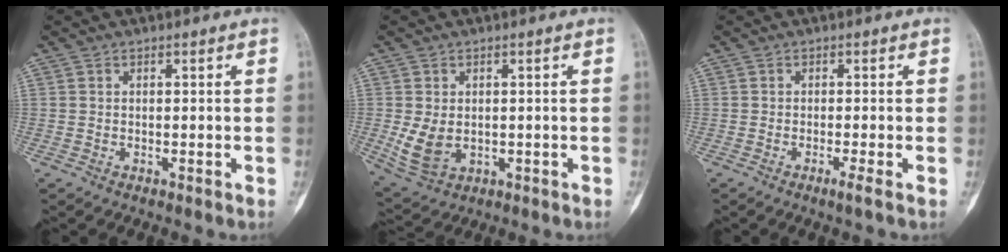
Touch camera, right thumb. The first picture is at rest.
{"total": 6.4, "force": [-0.3, 4.5, 4.5], "torque": [-0.082, -0.009, 0.012]}
{"total": 1.3, "force": [-0.7, -0.4, 1.1], "torque": [-0.027, -0.005, -0.016]}